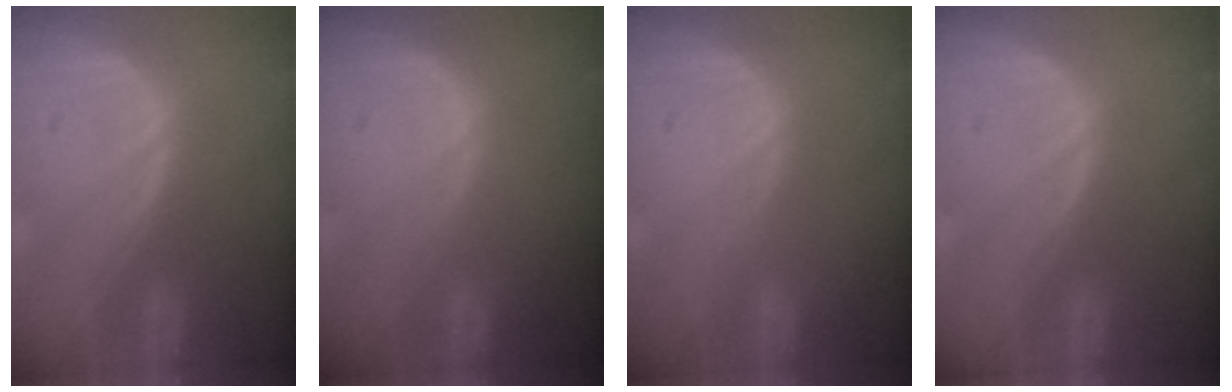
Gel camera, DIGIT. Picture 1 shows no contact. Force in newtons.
{"total": 0.0}
{"total": 0.0}
{"total": 0.0}